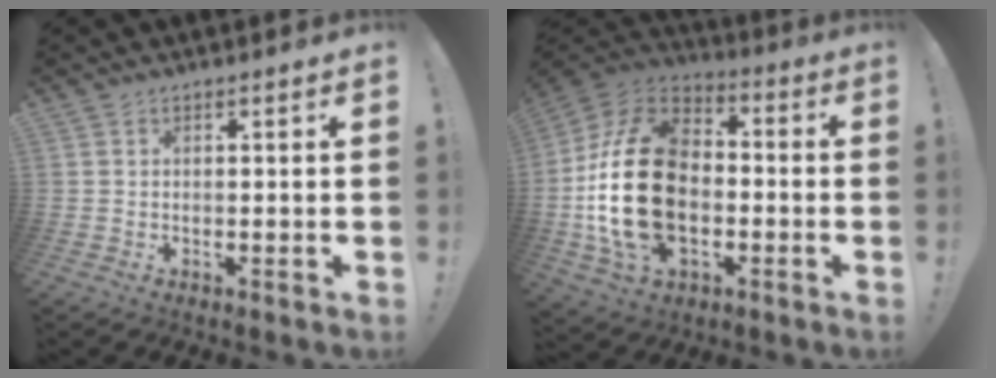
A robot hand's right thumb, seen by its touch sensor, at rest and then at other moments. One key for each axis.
{"total": 26.6, "fx": -2.3, "fy": 17.7, "fz": 19.8, "tx": -0.380, "ty": 0.031, "tz": -0.025}